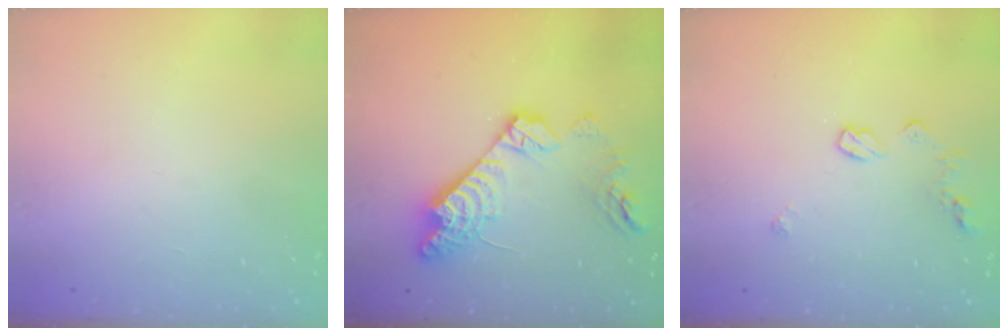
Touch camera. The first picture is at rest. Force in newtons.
{"total": 17.1, "press": 17.0, "slide": 1.4}
{"total": 7.1, "press": 7.1, "slide": 0.4}